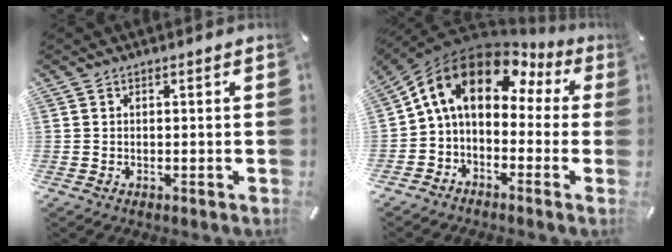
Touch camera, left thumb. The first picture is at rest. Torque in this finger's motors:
{"motor_torque": [-0.11, 2.59, 1.73, -1.04, 0.72]}